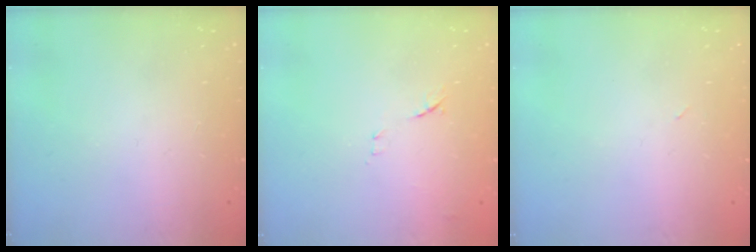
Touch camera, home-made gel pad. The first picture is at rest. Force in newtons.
{"total": 7.5, "press": 7.5, "slide": 0.8}
{"total": 2.4, "press": 2.3, "slide": 0.8}